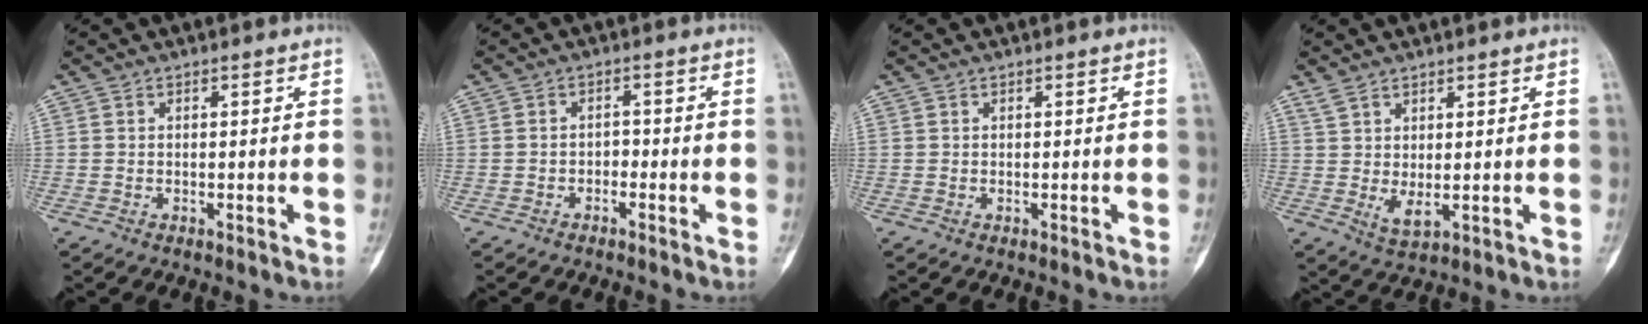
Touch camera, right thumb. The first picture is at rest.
{"total": 1.7, "force": [-0.9, 1.3, 0.8], "torque": [-0.004, 0.010, -0.019]}
{"total": 0.0}
{"total": 4.4, "force": [1.2, 1.7, 3.8], "torque": [-0.076, -0.006, 0.037]}